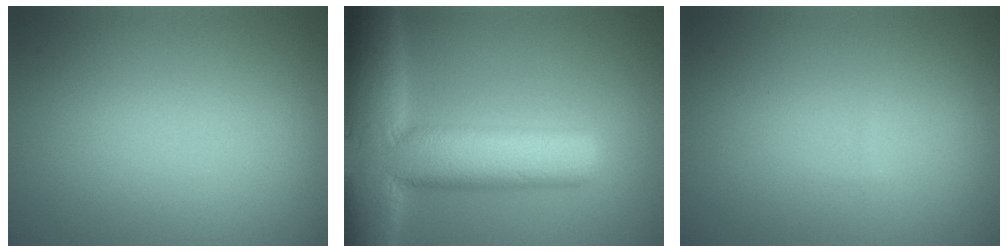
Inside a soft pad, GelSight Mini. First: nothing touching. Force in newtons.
{"total": 13.2, "press": 13.2, "slide": 0.9}
{"total": 0.0}